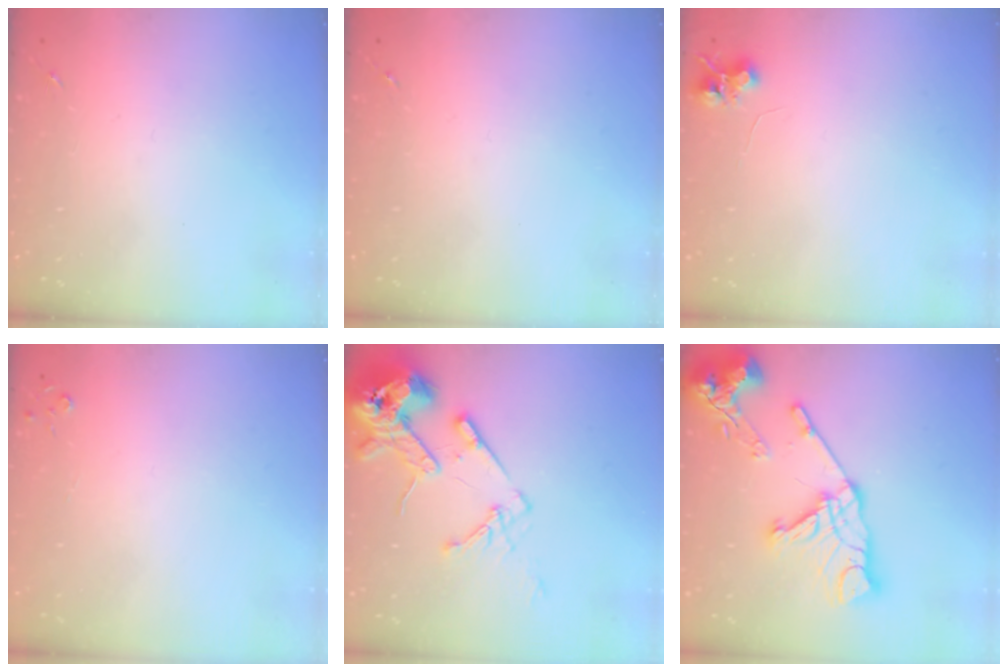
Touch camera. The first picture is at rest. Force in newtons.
{"total": 0.0}
{"total": 6.5, "press": 6.4, "slide": 0.9}
{"total": 2.8, "press": 2.8, "slide": 0.3}
{"total": 16.3, "press": 16.1, "slide": 2.5}
{"total": 20.1, "press": 20.0, "slide": 2.3}